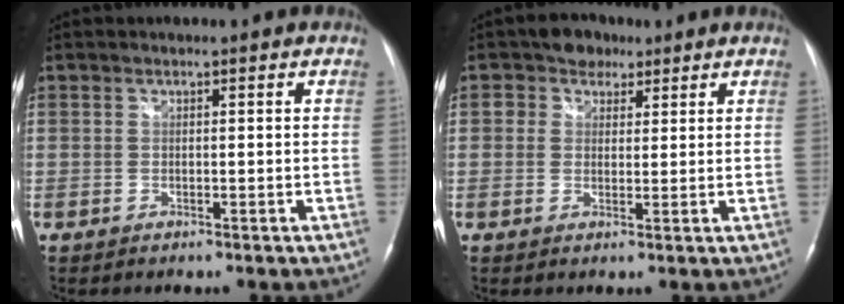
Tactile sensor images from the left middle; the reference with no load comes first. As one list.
[{"total": 4.4, "force": [2.5, 3.3, 1.3], "torque": [-0.026, 0.014, 0.042]}]